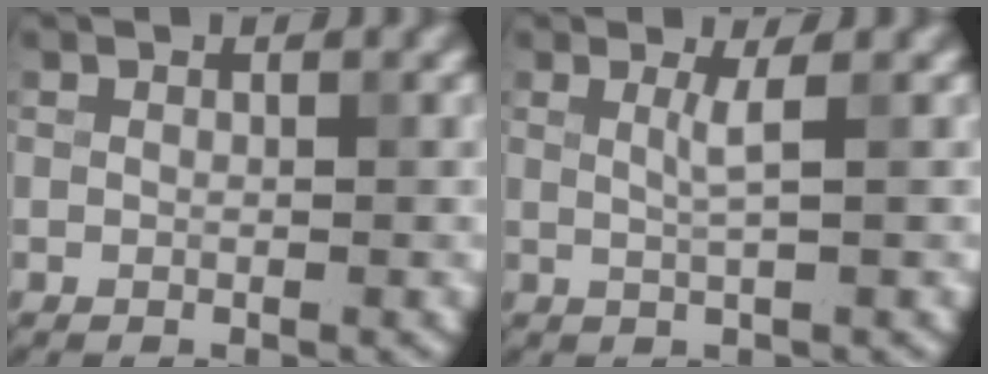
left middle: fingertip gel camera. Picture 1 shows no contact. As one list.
[{"total": 1.2, "force": [0.3, -0.1, 1.2], "torque": [-0.025, 0.000, 0.006]}]